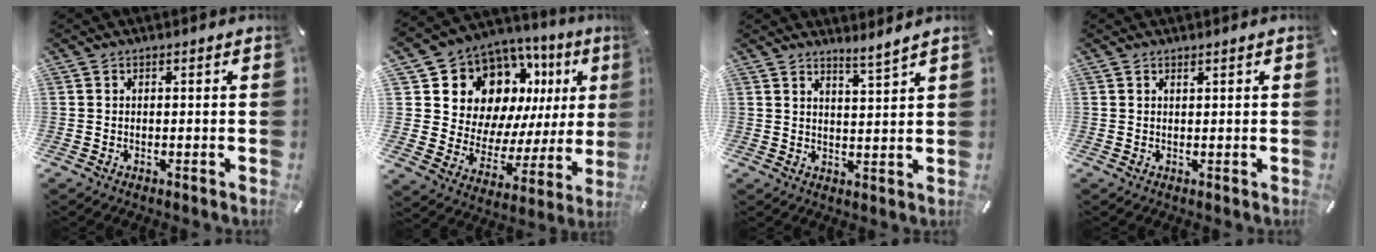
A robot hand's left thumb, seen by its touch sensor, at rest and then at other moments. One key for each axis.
{"total": 15.8, "fx": 9.1, "fy": 11.2, "fz": 6.2, "tx": -0.106, "ty": -0.081, "tz": 0.177}
{"total": 2.6, "fx": 2.4, "fy": -0.5, "fz": 0.7, "tx": -0.017, "ty": -0.014, "tz": 0.045}
{"total": 0.7, "fx": 0.6, "fy": -0.1, "fz": 0.4, "tx": -0.007, "ty": -0.002, "tz": 0.011}